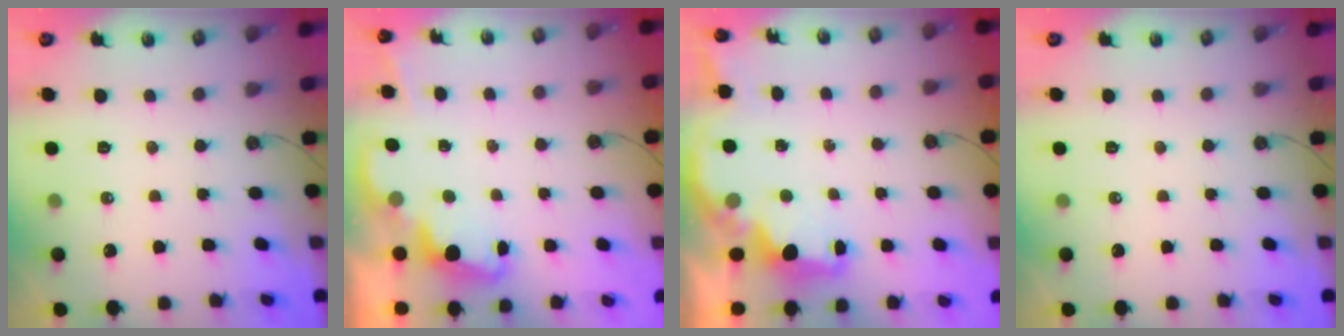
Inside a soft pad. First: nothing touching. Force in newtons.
{"total": 2.3, "press": 2.3, "slide": 0.5}
{"total": 3.0, "press": 2.9, "slide": 0.5}
{"total": 0.0}